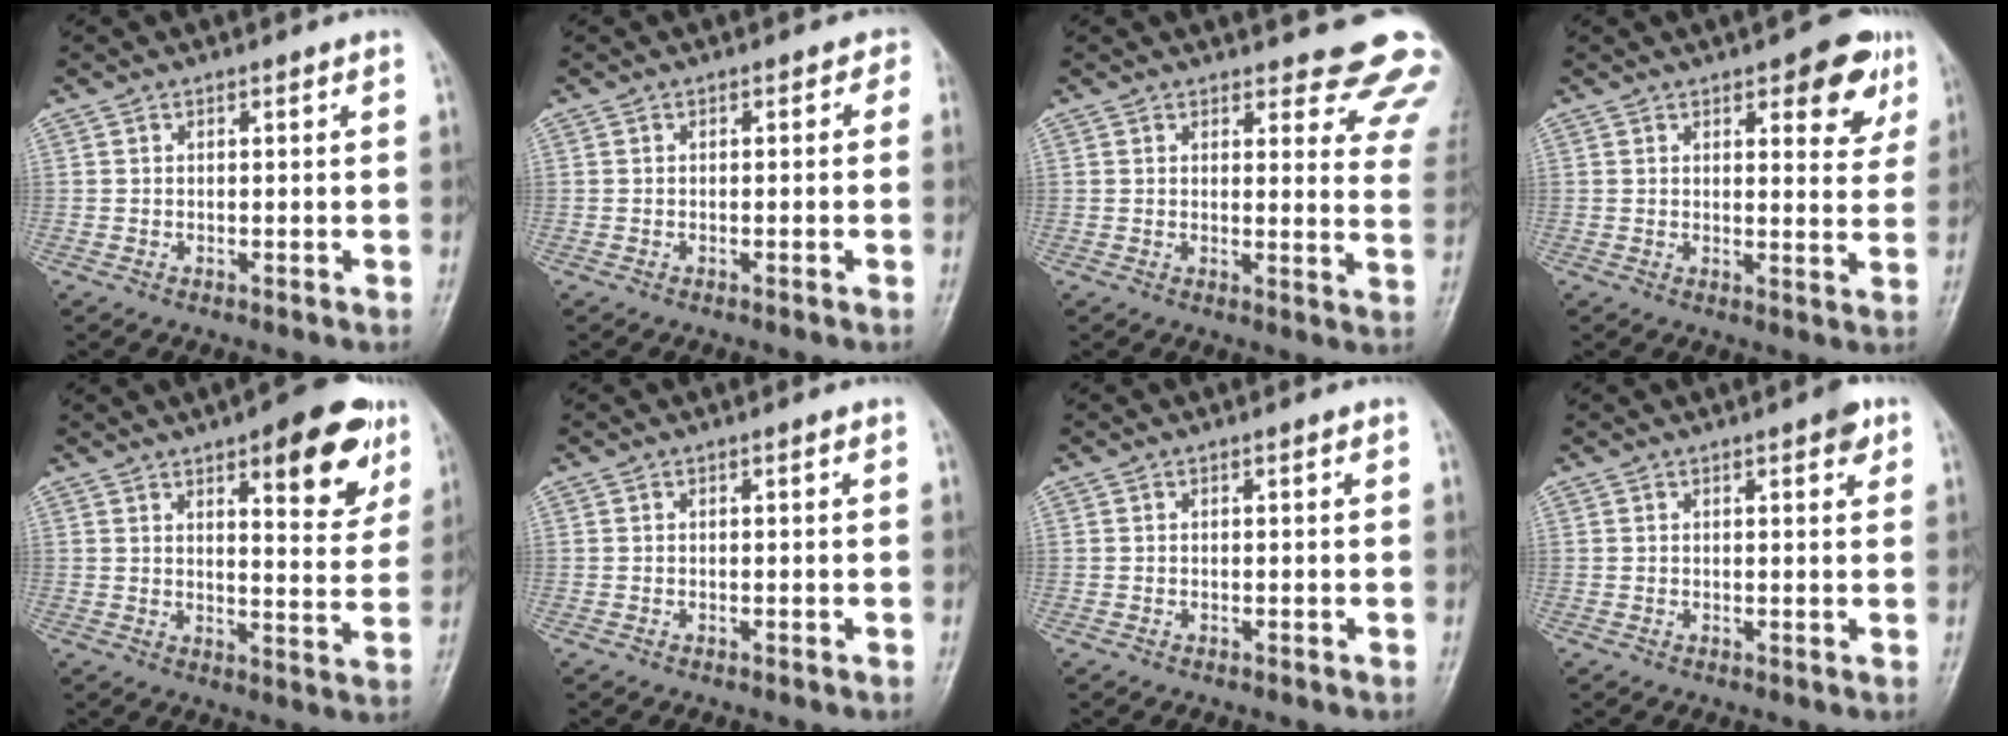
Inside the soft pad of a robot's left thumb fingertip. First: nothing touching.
{"total": 1.2, "force": [-0.3, 1.0, 0.6], "torque": [0.013, 0.007, -0.014]}
{"total": 14.1, "force": [12.7, 3.8, 4.8], "torque": [-0.001, -0.096, 0.116]}
{"total": 8.5, "force": [4.5, 3.7, 6.1], "torque": [-0.040, -0.018, 0.051]}
{"total": 14.5, "force": [7.8, 5.1, 11.0], "torque": [-0.101, -0.034, 0.100]}
{"total": 0.0}
{"total": 0.0}
{"total": 2.8, "force": [1.5, 0.9, 2.1], "torque": [-0.021, -0.003, 0.014]}